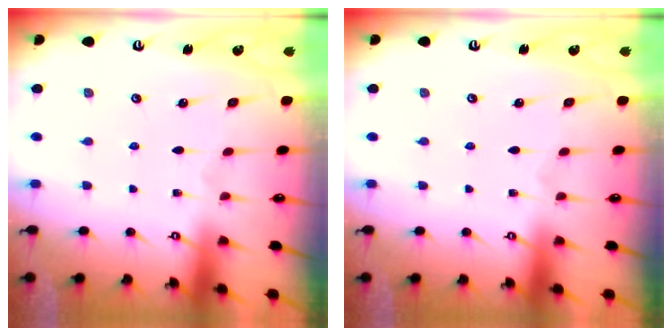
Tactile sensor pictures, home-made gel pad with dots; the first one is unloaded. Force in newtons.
{"total": 0.0}